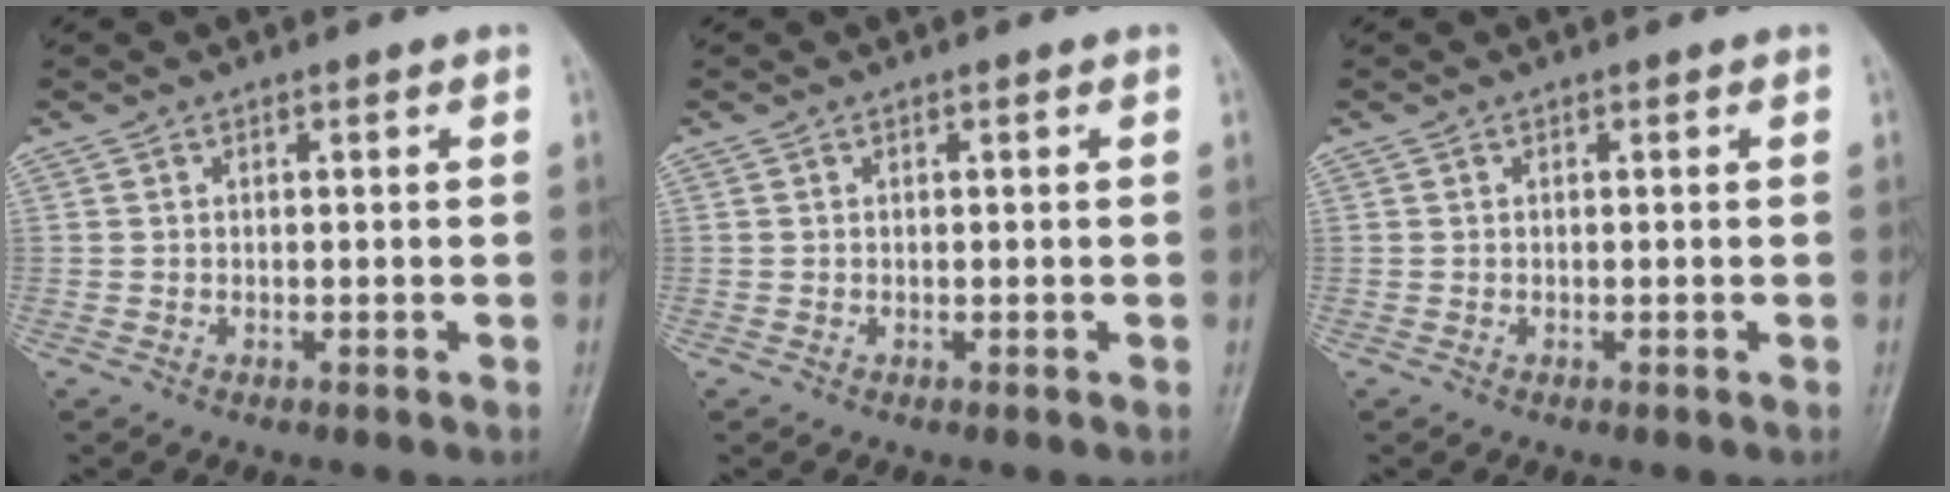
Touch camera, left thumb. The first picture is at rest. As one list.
[{"total": 0.0}, {"total": 0.0}]